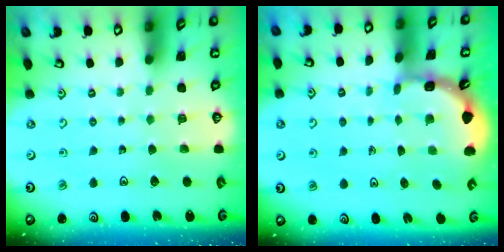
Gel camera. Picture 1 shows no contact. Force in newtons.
{"total": 2.3, "press": 2.3, "slide": 0.1}